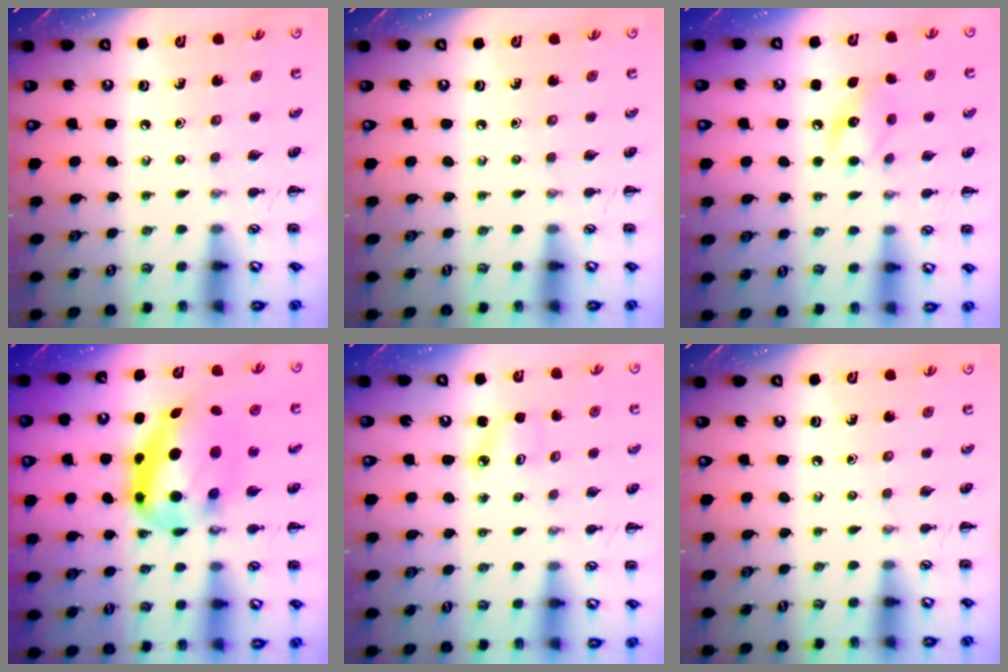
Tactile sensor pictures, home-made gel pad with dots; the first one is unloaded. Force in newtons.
{"total": 0.0}
{"total": 10.0, "press": 9.9, "slide": 0.9}
{"total": 15.3, "press": 14.8, "slide": 3.7}
{"total": 2.6, "press": 2.5, "slide": 0.6}
{"total": 0.0}